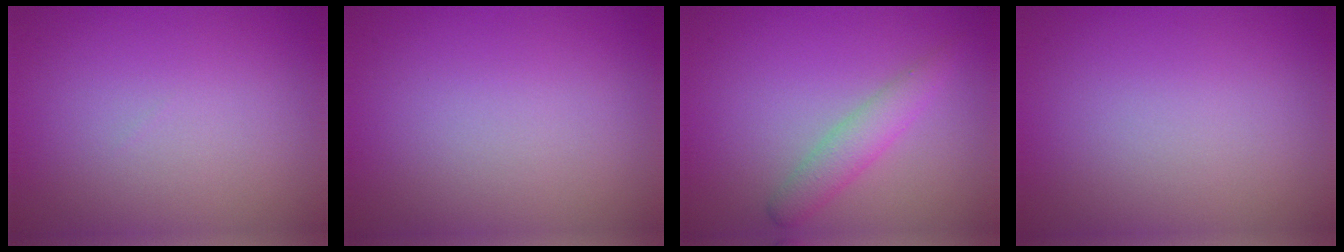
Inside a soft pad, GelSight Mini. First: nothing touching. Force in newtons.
{"total": 0.0}
{"total": 2.3, "press": 2.3, "slide": 0.2}
{"total": 0.0}